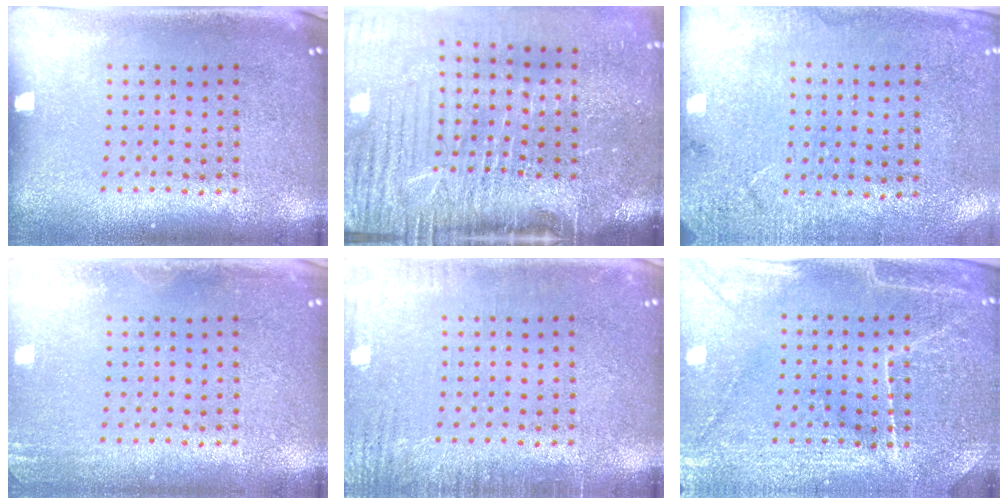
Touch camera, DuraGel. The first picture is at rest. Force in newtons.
{"total": 5.1, "press": 4.2, "slide": 2.9}
{"total": 2.7, "press": 2.3, "slide": 1.3}
{"total": 1.5, "press": 1.4, "slide": 0.2}
{"total": 2.5, "press": 2.5, "slide": 0.4}
{"total": 3.6, "press": 3.5, "slide": 0.7}